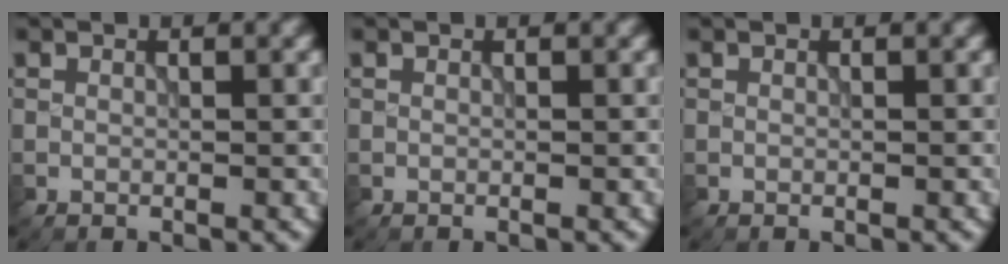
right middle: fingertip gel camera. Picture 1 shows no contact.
{"total": 0.0}
{"total": 0.0}